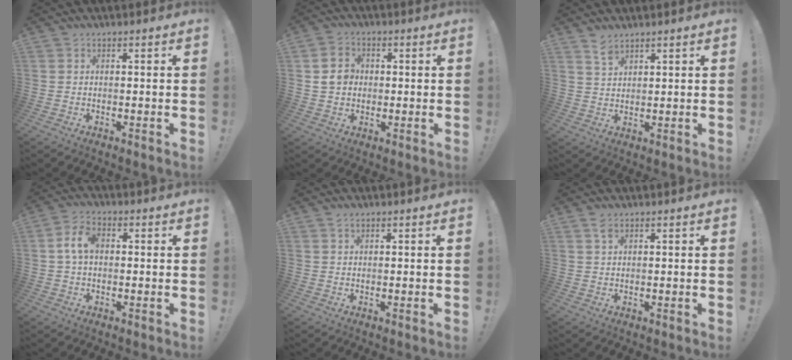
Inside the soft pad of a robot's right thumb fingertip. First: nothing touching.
{"total": 6.9, "force": [1.0, 6.0, 3.2], "torque": [-0.050, 0.010, 0.021]}
{"total": 4.3, "force": [3.5, 1.9, 1.8], "torque": [-0.020, -0.026, 0.063]}
{"total": 6.7, "force": [0.7, 4.2, 5.2], "torque": [-0.098, 0.012, 0.014]}
{"total": 1.0, "force": [0.8, 0.5, 0.5], "torque": [-0.007, 0.001, 0.014]}
{"total": 2.3, "force": [1.4, 0.9, 1.5], "torque": [-0.024, -0.002, 0.025]}